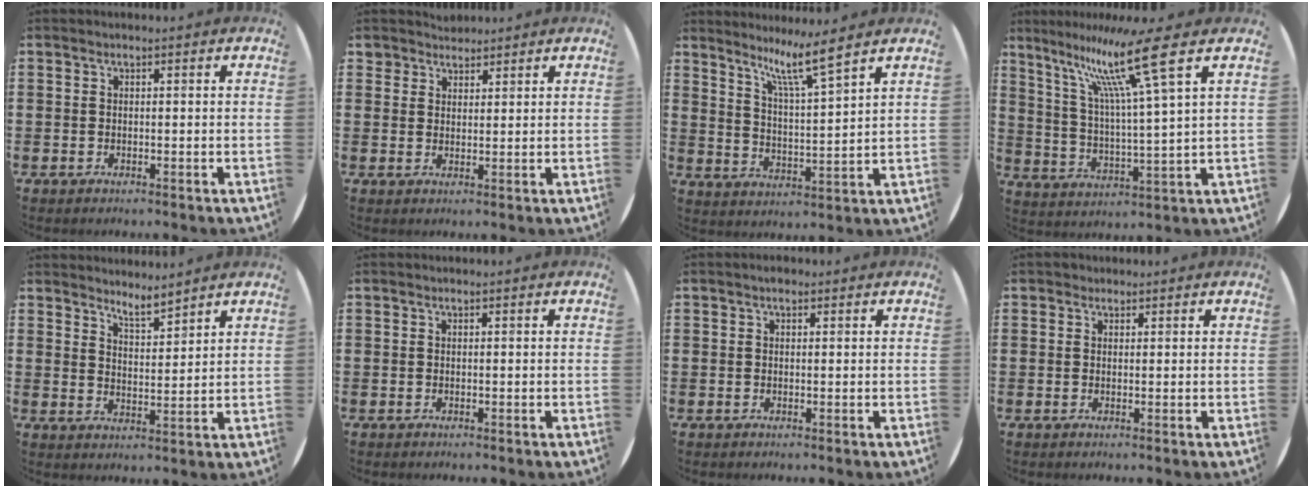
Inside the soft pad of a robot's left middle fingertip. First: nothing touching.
{"total": 2.7, "force": [2.5, 1.1, -0.1], "torque": [-0.006, 0.003, 0.049]}
{"total": 8.2, "force": [6.8, 0.3, 4.5], "torque": [-0.091, -0.031, 0.113]}
{"total": 13.8, "force": [8.5, 0.9, 10.9], "torque": [-0.213, -0.018, 0.132]}
{"total": 4.4, "force": [4.4, -0.1, 0.5], "torque": [-0.019, -0.021, 0.080]}
{"total": 0.0}
{"total": 0.7, "force": [0.5, 0.4, 0.3], "torque": [0.002, 0.001, 0.008]}
{"total": 0.7, "force": [0.6, 0.4, -0.1], "torque": [0.000, 0.003, 0.012]}